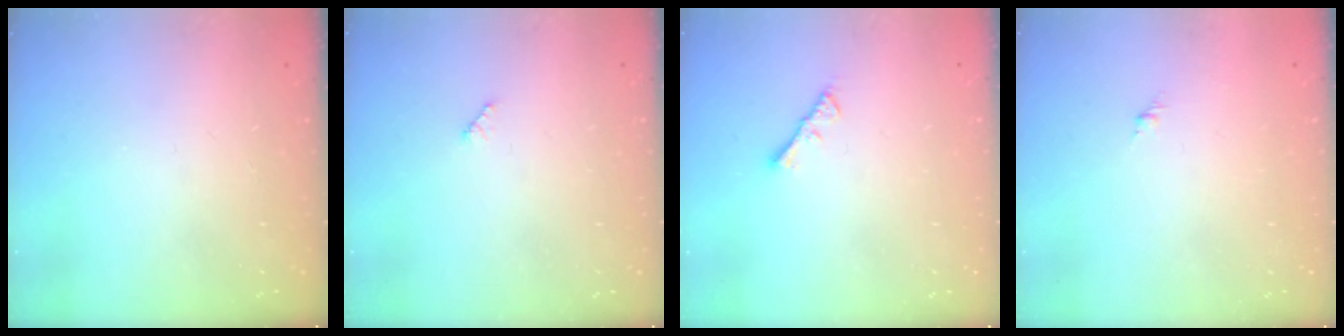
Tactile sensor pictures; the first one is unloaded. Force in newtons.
{"total": 3.2, "press": 3.2, "slide": 0.4}
{"total": 2.3, "press": 2.2, "slide": 0.4}
{"total": 1.3, "press": 1.2, "slide": 0.5}